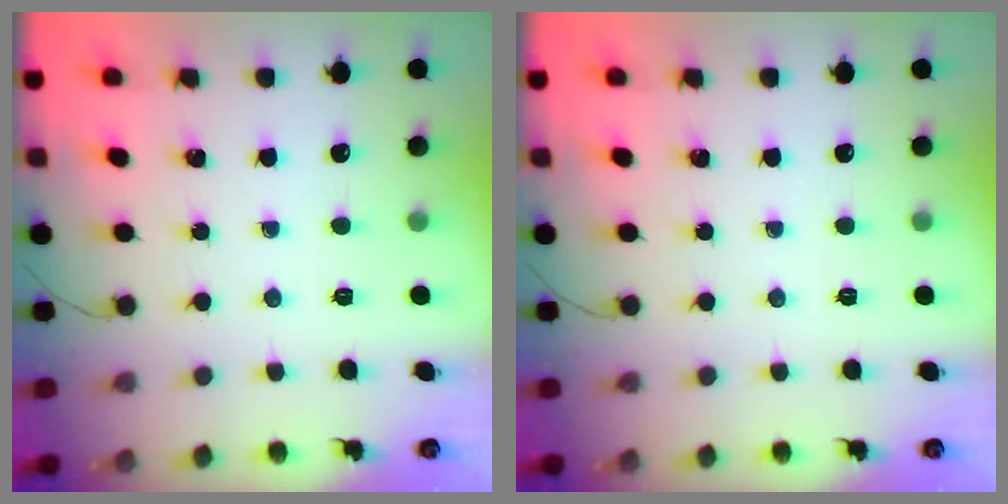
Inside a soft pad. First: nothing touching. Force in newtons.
{"total": 0.0}